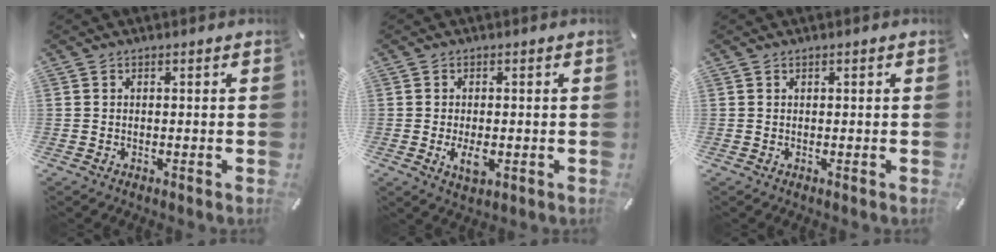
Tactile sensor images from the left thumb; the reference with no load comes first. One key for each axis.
{"total": 4.5, "fx": -0.9, "fy": 2.3, "fz": 3.7, "tx": -0.083, "ty": -0.010, "tz": -0.022}
{"total": 0.0}